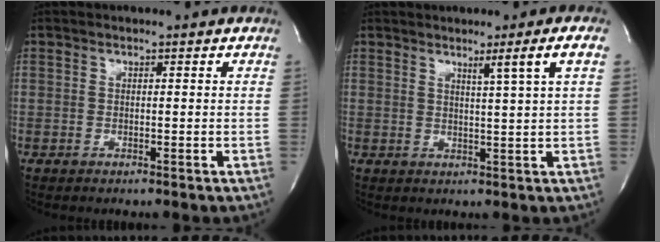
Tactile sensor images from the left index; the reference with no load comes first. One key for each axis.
{"total": 3.5, "fx": 1.6, "fy": -1.5, "fz": 2.8, "tx": -0.048, "ty": -0.021, "tz": 0.033}